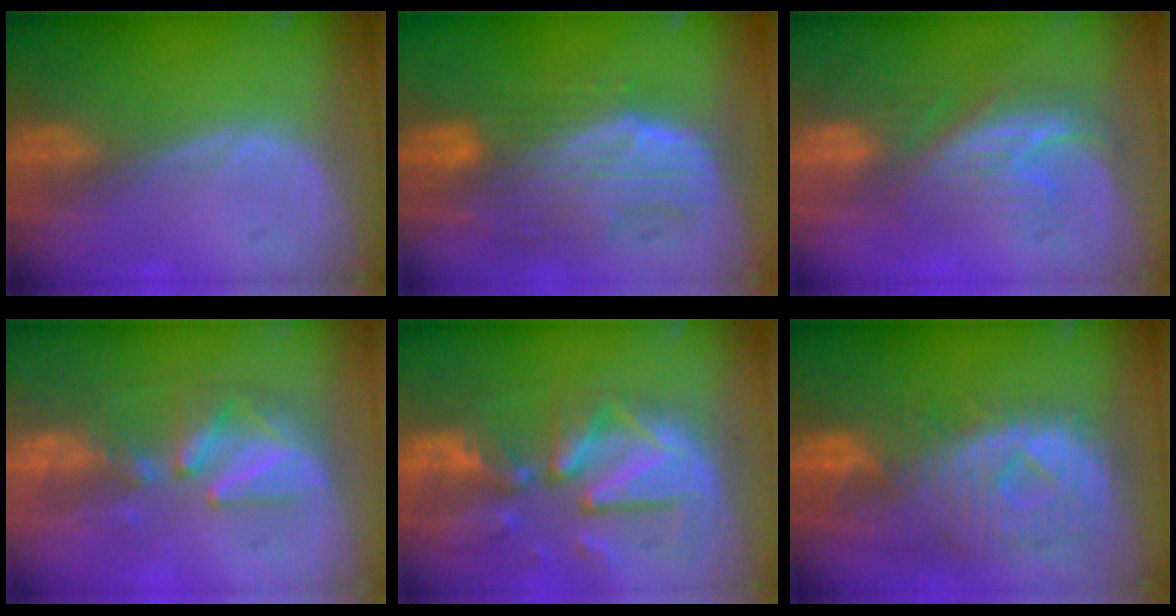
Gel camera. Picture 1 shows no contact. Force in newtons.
{"total": 10.3, "press": 8.9, "slide": 5.1}
{"total": 7.6, "press": 7.1, "slide": 2.7}
{"total": 7.7, "press": 7.3, "slide": 2.5}
{"total": 12.3, "press": 10.6, "slide": 6.2}
{"total": 11.2, "press": 9.7, "slide": 5.6}